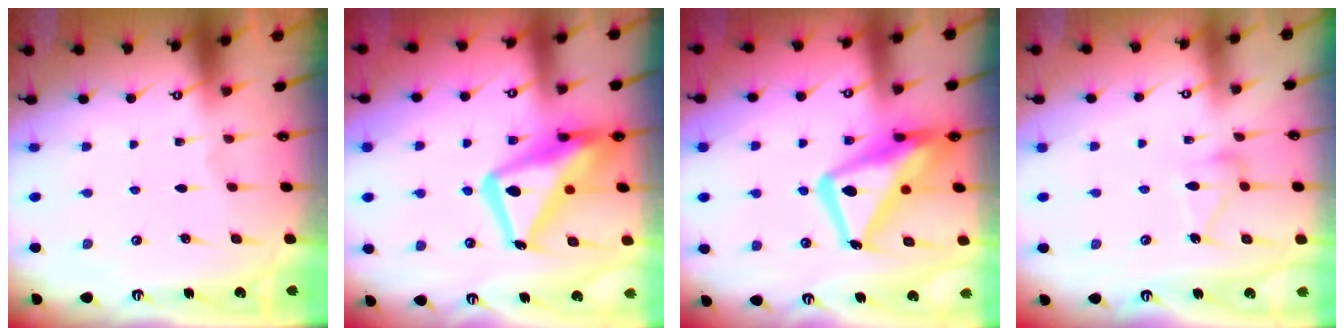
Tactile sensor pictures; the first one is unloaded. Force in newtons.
{"total": 19.8, "press": 19.8, "slide": 1.8}
{"total": 18.3, "press": 18.3, "slide": 1.6}
{"total": 9.9, "press": 9.9, "slide": 0.6}